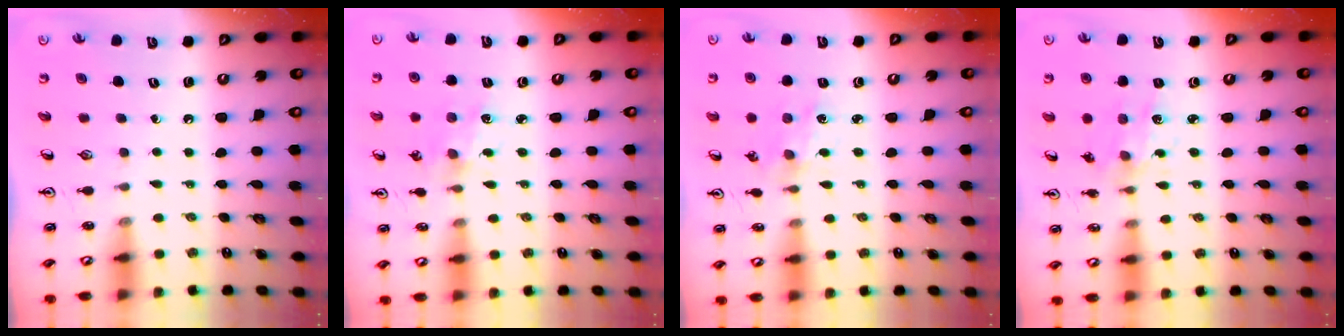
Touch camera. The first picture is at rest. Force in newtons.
{"total": 2.9, "press": 2.8, "slide": 0.3}
{"total": 1.7, "press": 1.6, "slide": 0.3}
{"total": 3.0, "press": 2.8, "slide": 0.9}